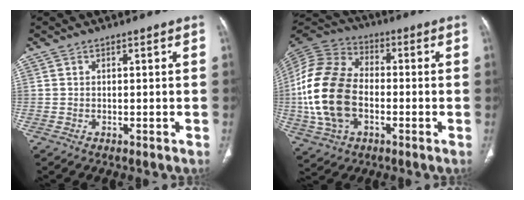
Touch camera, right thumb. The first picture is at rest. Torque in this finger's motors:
{"motor_torque": [-0.02, 1.47, 1.82, 0.01, 0.51]}